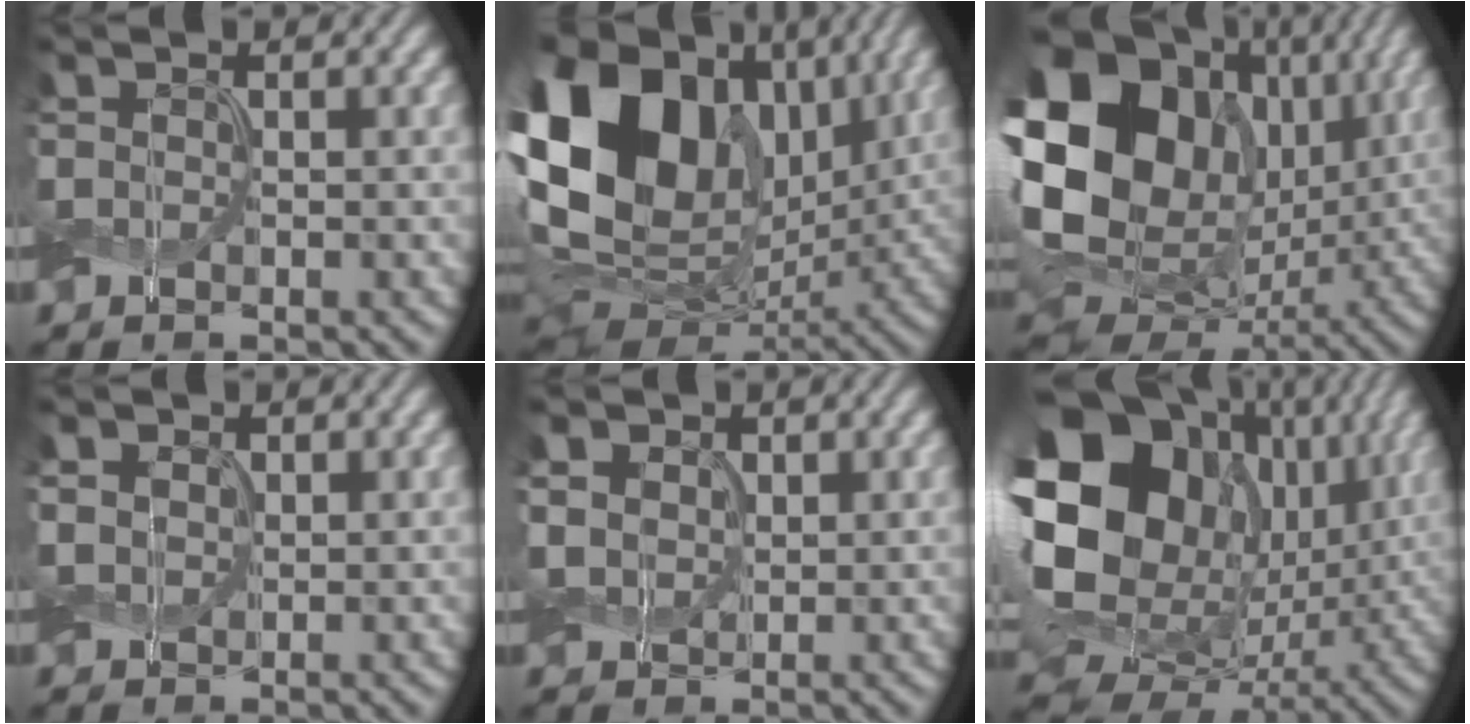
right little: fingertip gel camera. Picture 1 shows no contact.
{"total": 19.6, "force": [4.4, 14.2, 12.7], "torque": [-0.255, 0.022, 0.087]}
{"total": 20.6, "force": [4.2, 15.8, 12.5], "torque": [-0.264, 0.017, 0.082]}
{"total": 1.7, "force": [0.5, 1.5, 0.8], "torque": [-0.023, -0.001, 0.007]}
{"total": 3.6, "force": [1.2, 2.9, 1.8], "torque": [-0.060, 0.004, 0.019]}
{"total": 23.1, "force": [4.2, 18.0, 13.9], "torque": [-0.306, -0.006, 0.074]}